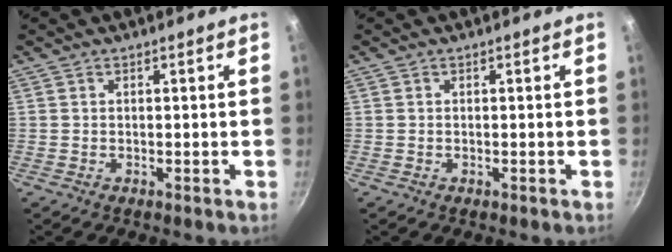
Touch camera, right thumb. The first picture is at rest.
{"total": 0.0}